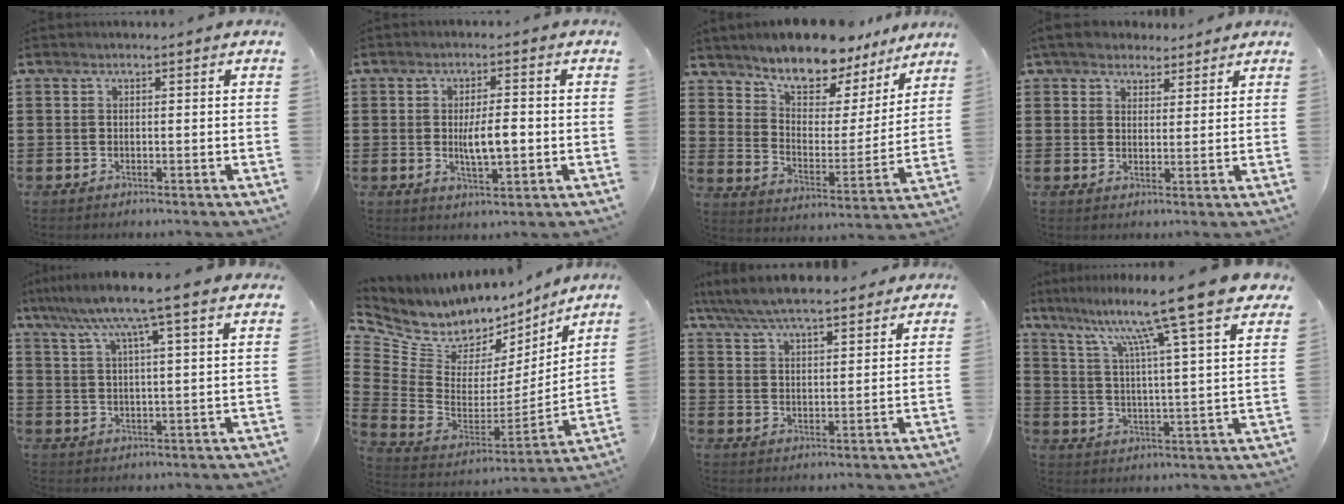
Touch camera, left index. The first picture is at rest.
{"total": 5.1, "force": [-0.3, 1.9, 4.8], "torque": [-0.071, -0.003, -0.010]}
{"total": 9.4, "force": [8.7, 2.9, 2.2], "torque": [-0.074, -0.065, 0.156]}
{"total": 4.4, "force": [3.8, 2.1, 0.8], "torque": [-0.032, 0.004, 0.073]}
{"total": 8.4, "force": [6.4, -0.4, 5.4], "torque": [-0.126, -0.023, 0.106]}
{"total": 7.5, "force": [5.4, 4.8, 2.0], "torque": [-0.087, -0.049, 0.096]}
{"total": 6.6, "force": [6.1, 1.1, 2.3], "torque": [-0.070, -0.022, 0.108]}
{"total": 12.7, "force": [10.6, -1.5, 6.9], "torque": [-0.155, -0.072, 0.164]}